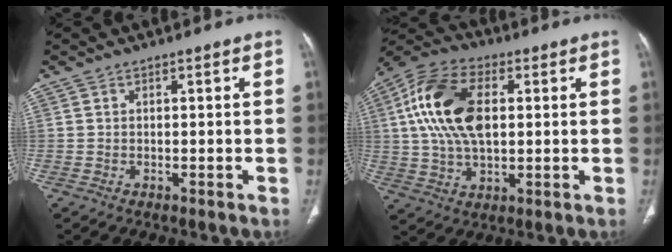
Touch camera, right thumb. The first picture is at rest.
{"total": 17.0, "force": [3.0, 9.7, 13.7], "torque": [-0.268, 0.015, 0.053]}